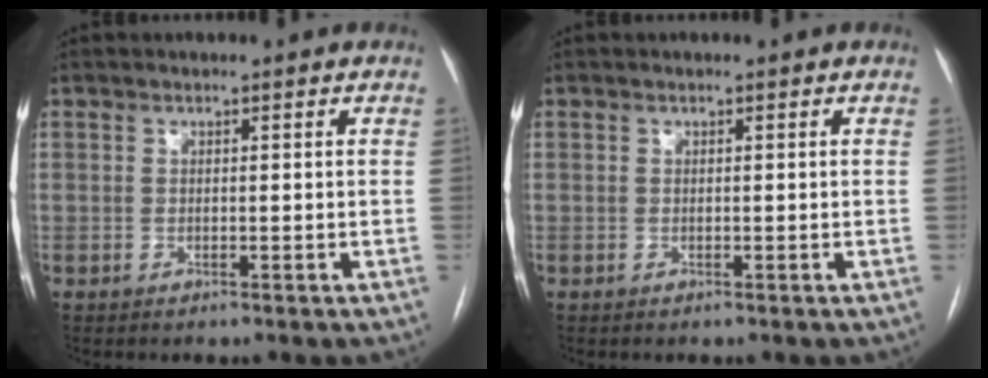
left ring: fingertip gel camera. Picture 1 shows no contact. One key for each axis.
{"total": 0.0}